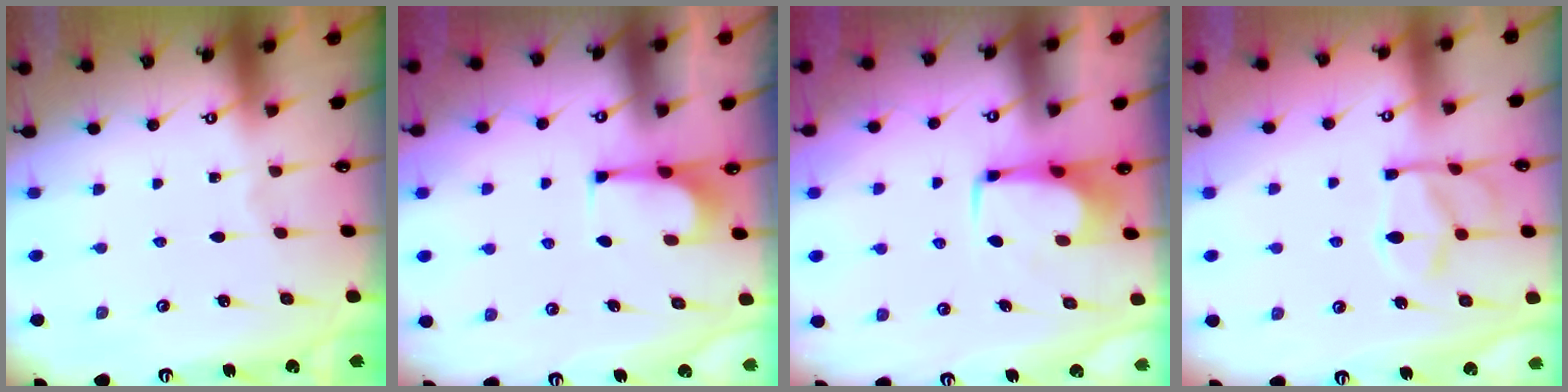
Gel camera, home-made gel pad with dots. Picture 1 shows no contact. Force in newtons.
{"total": 2.1, "press": 1.9, "slide": 0.8}
{"total": 1.1, "press": 1.0, "slide": 0.5}
{"total": 6.8, "press": 6.5, "slide": 1.7}